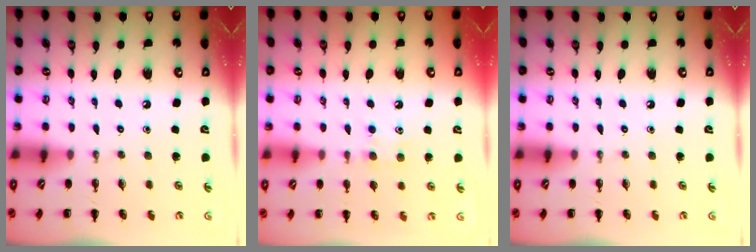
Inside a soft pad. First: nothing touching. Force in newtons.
{"total": 7.4, "press": 7.2, "slide": 1.4}
{"total": 0.0}